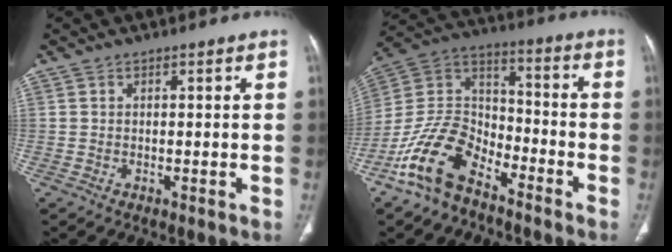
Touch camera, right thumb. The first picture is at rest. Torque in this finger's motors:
{"motor_torque": [0.24, 0.37, 1.55, -1.22, 0.19]}